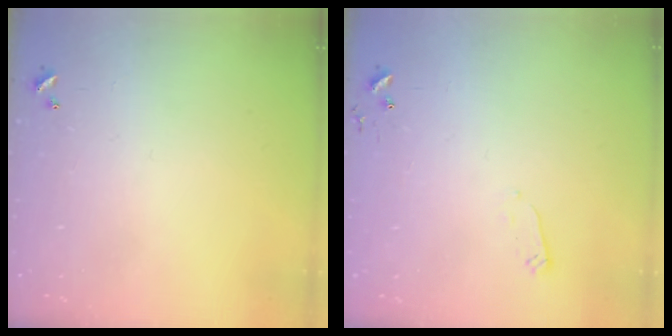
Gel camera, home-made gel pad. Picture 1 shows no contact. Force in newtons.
{"total": 2.4, "press": 2.4, "slide": 0.4}